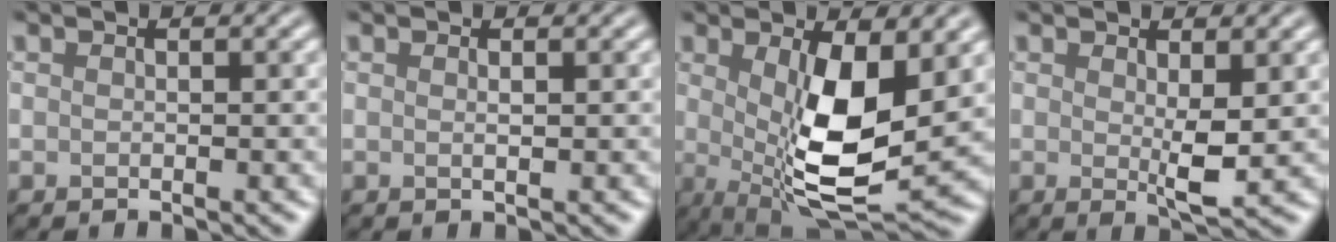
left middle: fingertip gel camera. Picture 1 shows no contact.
{"total": 0.7, "force": [0.2, 0.2, 0.7], "torque": [-0.008, -0.002, -0.001]}
{"total": 8.9, "force": [0.5, 3.0, 8.4], "torque": [-0.153, -0.021, 0.014]}
{"total": 2.5, "force": [0.4, 0.3, 2.5], "torque": [-0.048, -0.013, 0.010]}